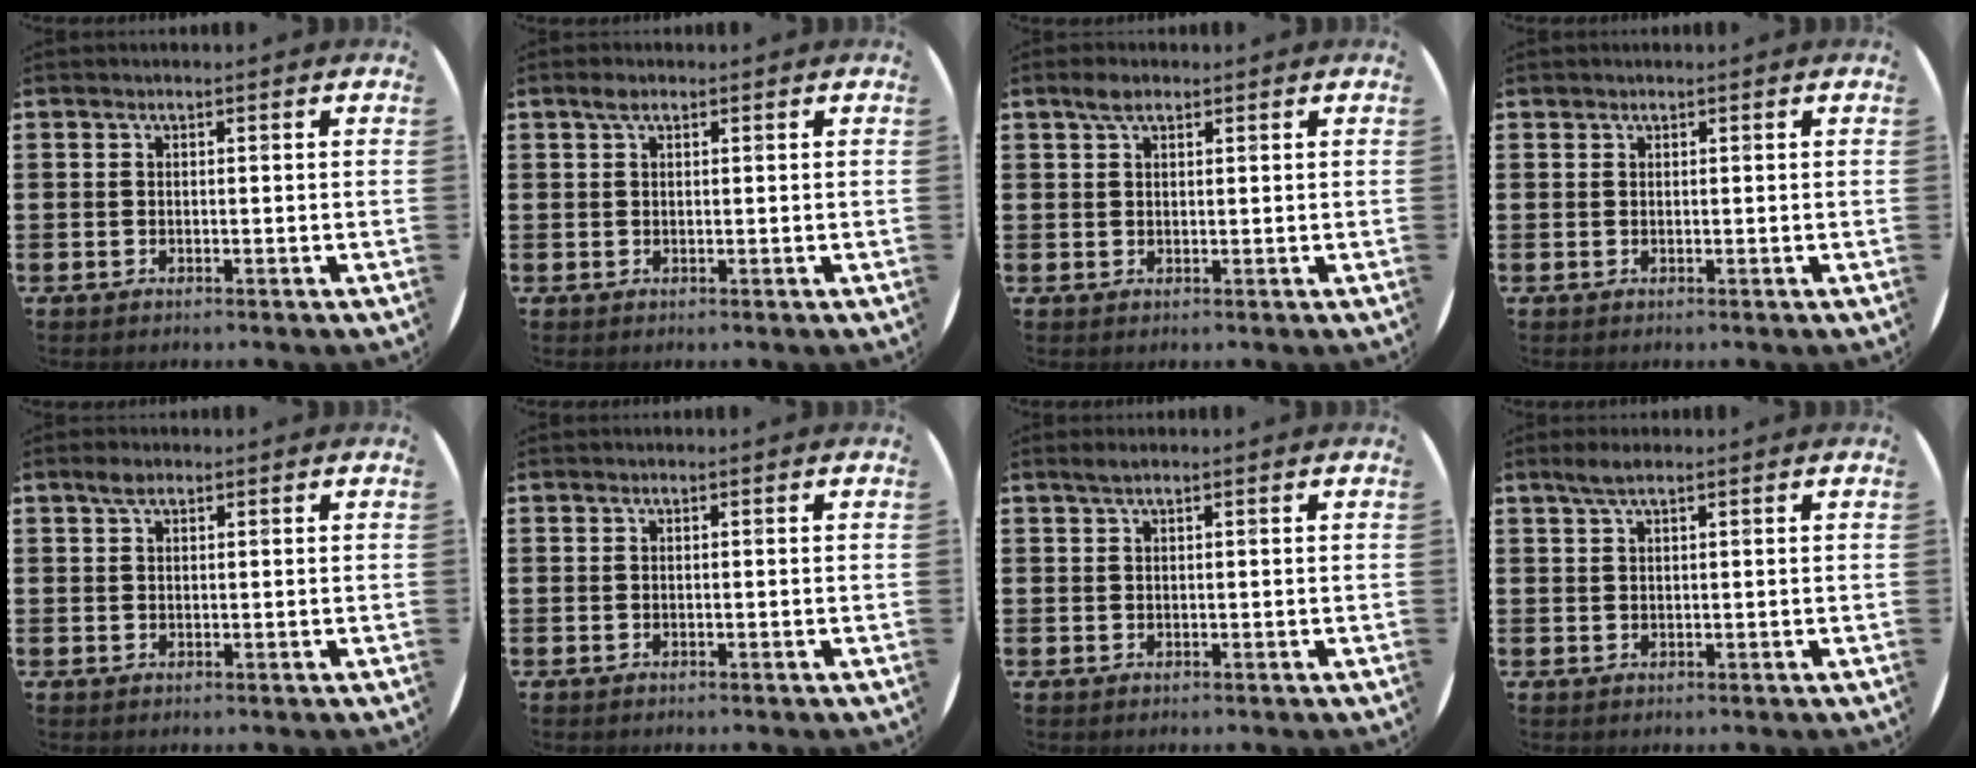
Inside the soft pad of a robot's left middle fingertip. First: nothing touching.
{"total": 1.4, "force": [0.8, 0.7, 0.8], "torque": [-0.011, 0.003, 0.013]}
{"total": 2.4, "force": [1.7, 1.2, 1.4], "torque": [-0.022, 0.004, 0.028]}
{"total": 0.0}
{"total": 1.7, "force": [1.2, 0.9, 1.0], "torque": [-0.015, 0.002, 0.019]}
{"total": 0.0}
{"total": 1.0, "force": [0.6, 0.0, 0.7], "torque": [-0.014, 0.003, 0.011]}
{"total": 2.1, "force": [1.5, 0.2, 1.5], "torque": [-0.030, 0.004, 0.027]}